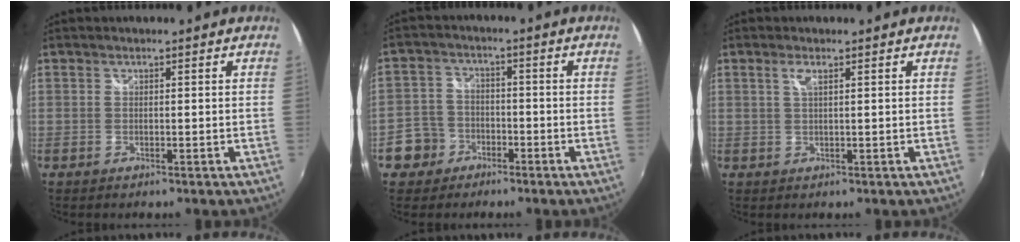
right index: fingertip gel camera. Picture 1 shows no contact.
{"total": 6.4, "force": [-3.3, 5.4, 0.7], "torque": [-0.028, 0.021, -0.063]}
{"total": 1.6, "force": [0.8, 0.2, 1.4], "torque": [-0.028, 0.001, 0.012]}